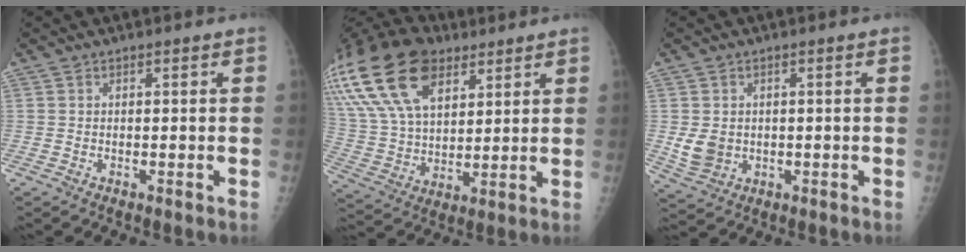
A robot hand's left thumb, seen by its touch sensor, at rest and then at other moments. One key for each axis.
{"total": 33.8, "fx": 16.8, "fy": 20.7, "fz": 20.7, "tx": -0.492, "ty": 0.046, "tz": 0.312}
{"total": 5.5, "fx": 0.0, "fy": 4.6, "fz": 3.0, "tx": -0.044, "ty": -0.005, "tz": 0.014}